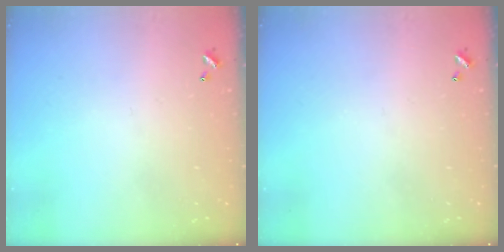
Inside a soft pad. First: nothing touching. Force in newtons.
{"total": 0.0}